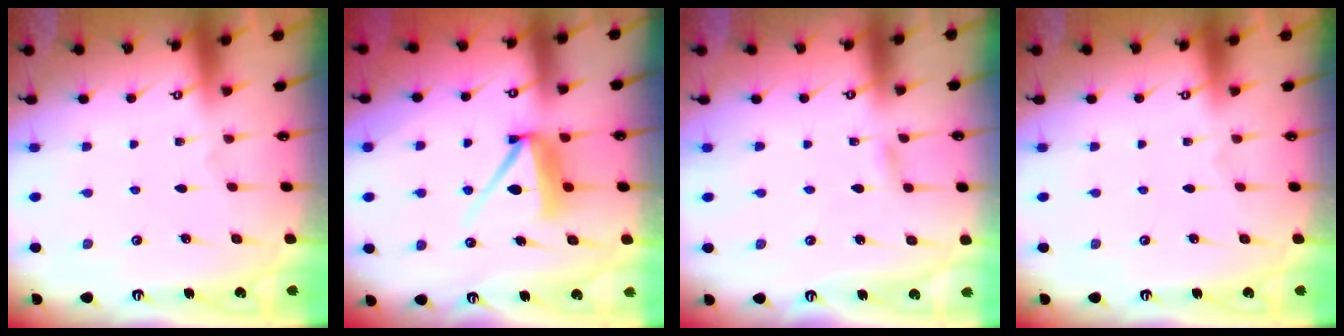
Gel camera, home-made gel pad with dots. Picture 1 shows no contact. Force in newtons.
{"total": 11.2, "press": 11.2, "slide": 0.7}
{"total": 2.7, "press": 2.7, "slide": 0.2}
{"total": 0.0}